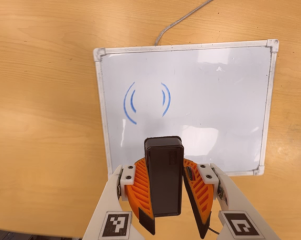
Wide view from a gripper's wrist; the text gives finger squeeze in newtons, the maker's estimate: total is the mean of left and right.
{"total": 7.4, "left": 8.1, "right": 6.7}